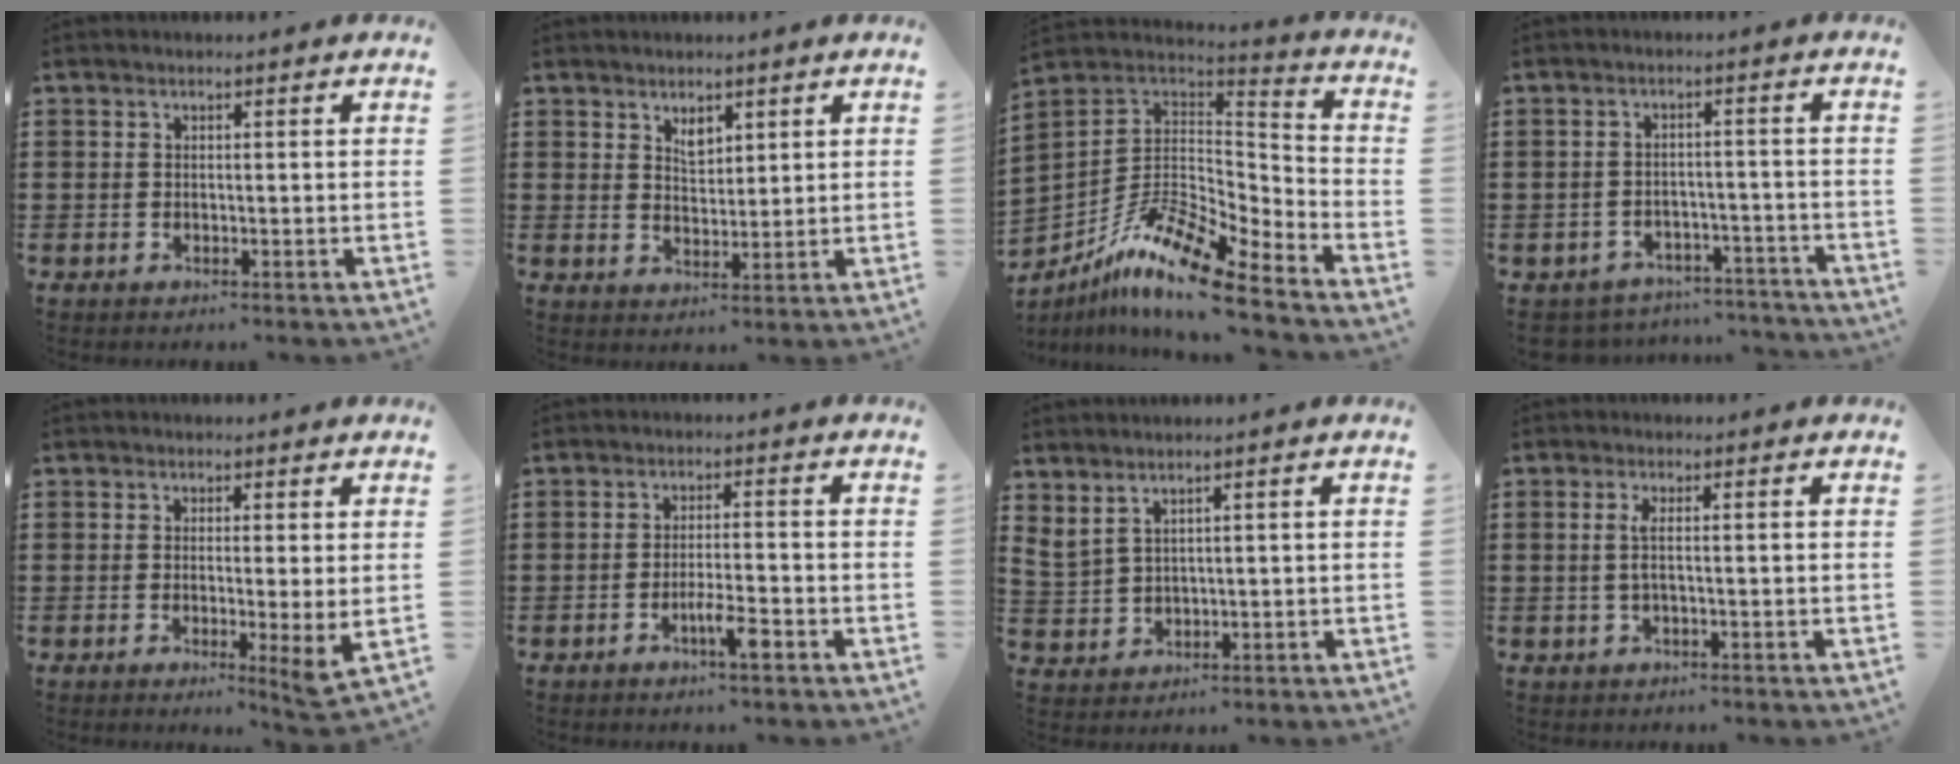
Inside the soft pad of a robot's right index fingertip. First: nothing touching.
{"total": 2.7, "force": [1.9, 1.5, 1.3], "torque": [-0.022, 0.000, 0.034]}
{"total": 13.1, "force": [-9.6, 2.7, 8.5], "torque": [-0.171, 0.013, -0.188]}
{"total": 3.4, "force": [-3.4, 0.6, 0.2], "torque": [-0.011, 0.002, -0.072]}
{"total": 3.2, "force": [-0.1, -0.2, 3.2], "torque": [-0.060, -0.014, 0.001]}
{"total": 4.5, "force": [-2.5, 0.6, 3.7], "torque": [-0.066, -0.001, -0.045]}
{"total": 2.0, "force": [1.8, 0.5, 0.7], "torque": [-0.023, 0.004, 0.035]}
{"total": 2.1, "force": [-0.2, 0.0, 2.1], "torque": [-0.041, -0.002, -0.005]}